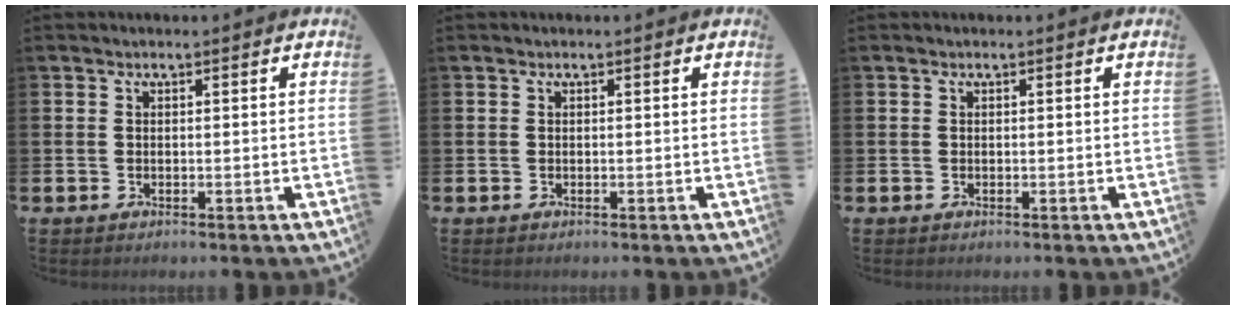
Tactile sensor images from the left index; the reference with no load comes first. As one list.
[{"total": 0.0}, {"total": 0.0}]